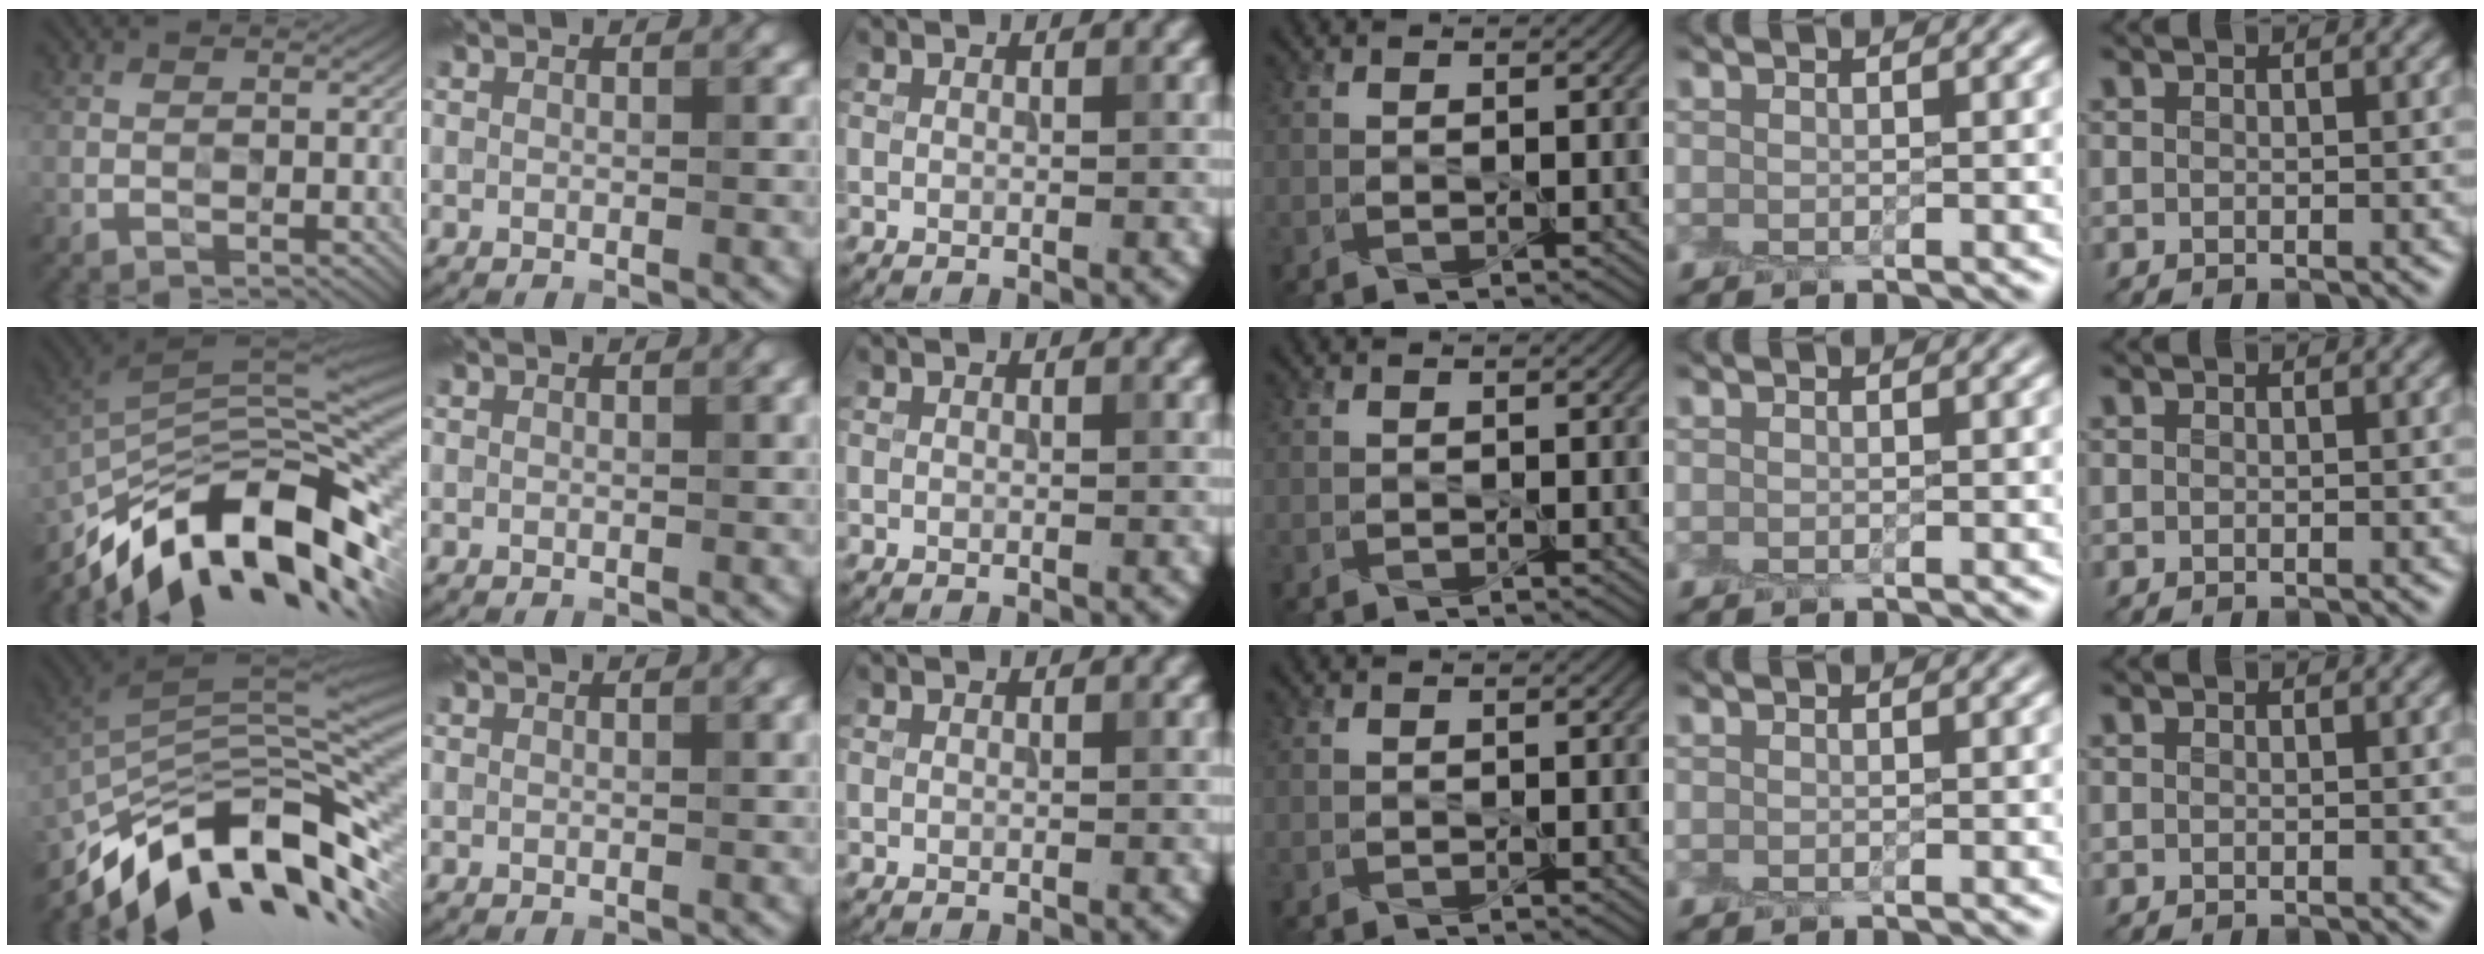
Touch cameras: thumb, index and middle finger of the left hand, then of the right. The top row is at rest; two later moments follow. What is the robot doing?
{"motion": "peel", "object": "plastic wrap"}